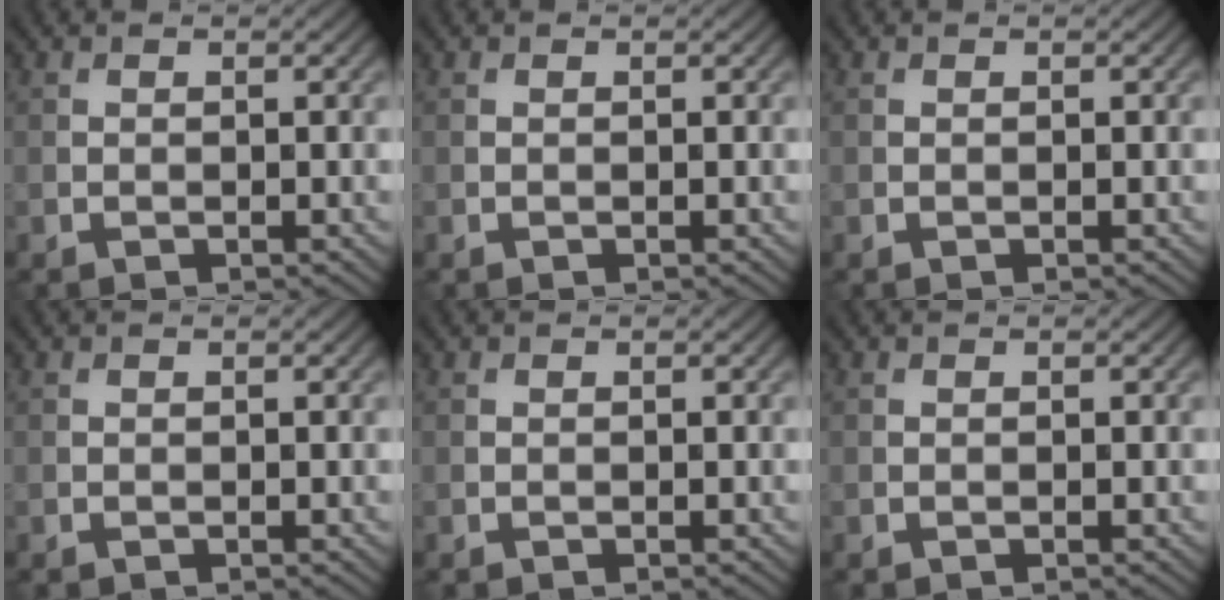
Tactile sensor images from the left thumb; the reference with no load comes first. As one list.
[{"total": 0.0}, {"total": 0.0}, {"total": 0.0}, {"total": 0.0}, {"total": 0.0}]